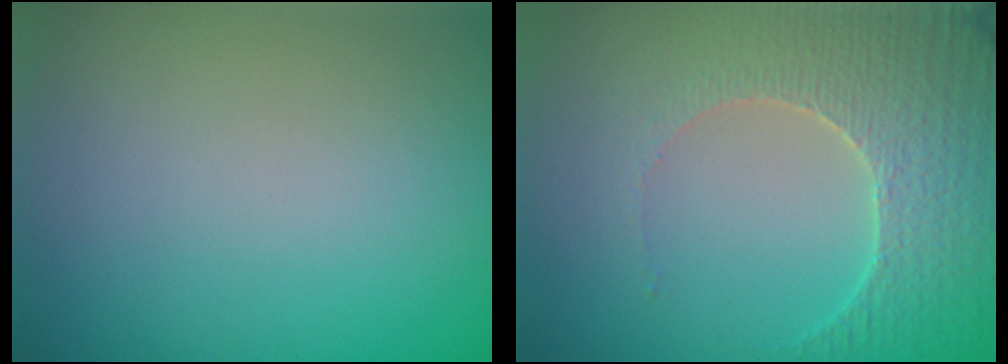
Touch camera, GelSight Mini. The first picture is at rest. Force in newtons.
{"total": 4.5, "press": 4.4, "slide": 0.8}